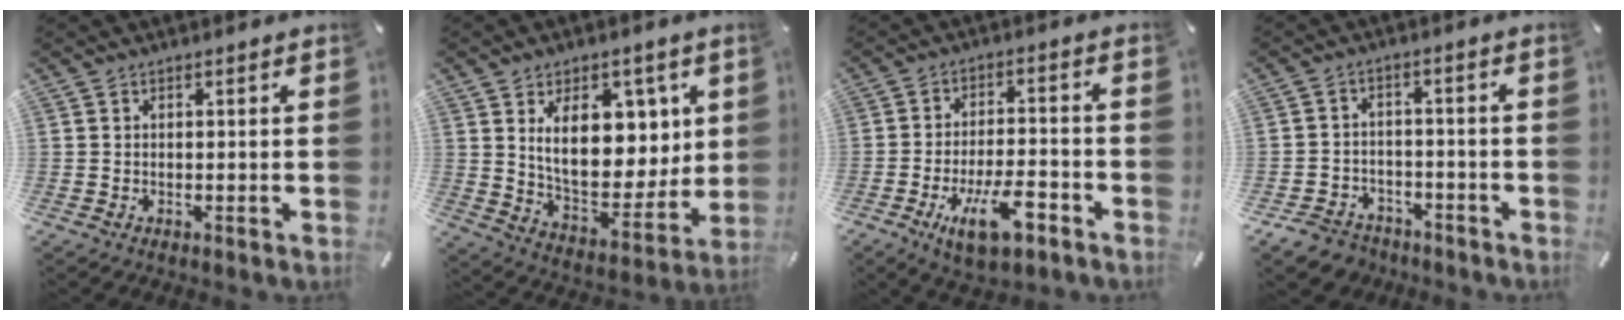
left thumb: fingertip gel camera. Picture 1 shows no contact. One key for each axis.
{"total": 15.9, "fx": 6.4, "fy": 10.1, "fz": 10.6, "tx": -0.153, "ty": -0.038, "tz": 0.116}
{"total": 12.6, "fx": -6.5, "fy": 4.8, "fz": 9.7, "tx": -0.176, "ty": 0.022, "tz": -0.108}
{"total": 5.9, "fx": -4.3, "fy": 3.9, "fz": 1.3, "tx": -0.032, "ty": 0.022, "tz": -0.084}